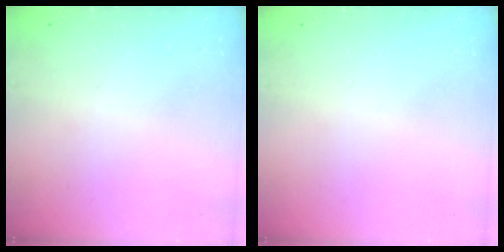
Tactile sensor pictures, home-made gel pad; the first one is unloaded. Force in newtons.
{"total": 0.0}